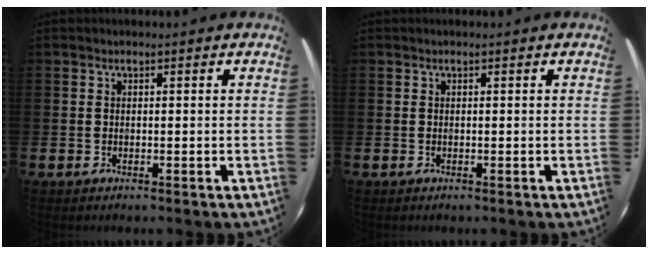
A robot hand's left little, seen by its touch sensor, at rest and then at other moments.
{"total": 0.0}